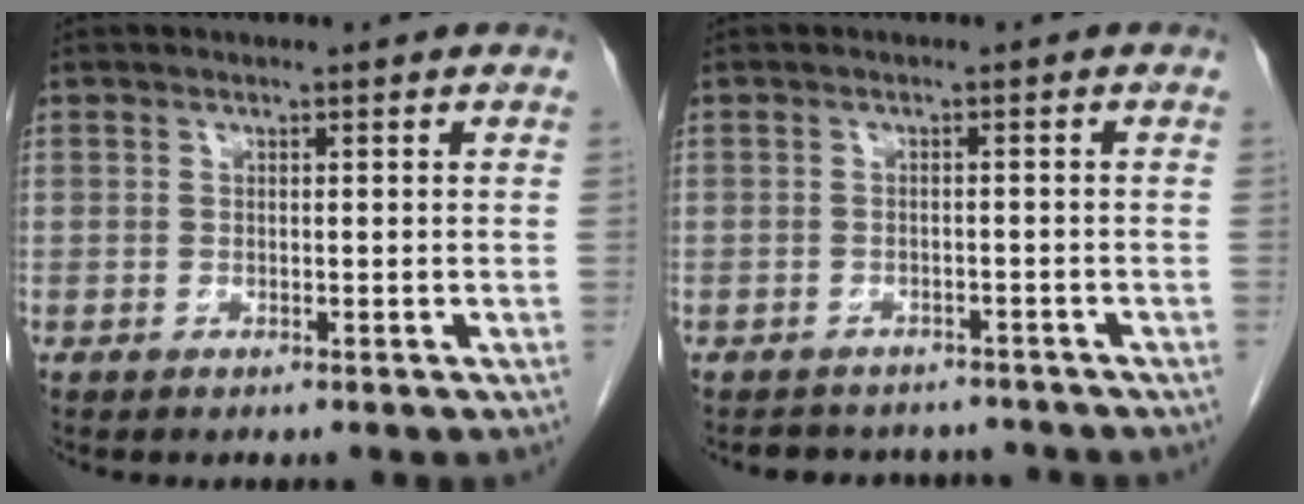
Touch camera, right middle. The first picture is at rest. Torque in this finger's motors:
{"motor_torque": [-0.09, 0.10, 0.00, 0.00]}